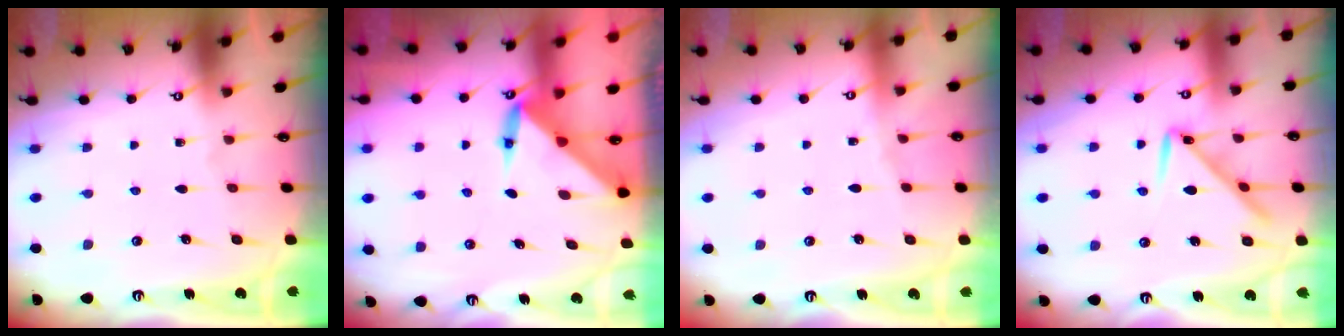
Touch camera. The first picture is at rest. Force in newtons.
{"total": 3.7, "press": 3.7, "slide": 0.5}
{"total": 2.2, "press": 2.1, "slide": 0.5}
{"total": 9.3, "press": 9.2, "slide": 0.5}